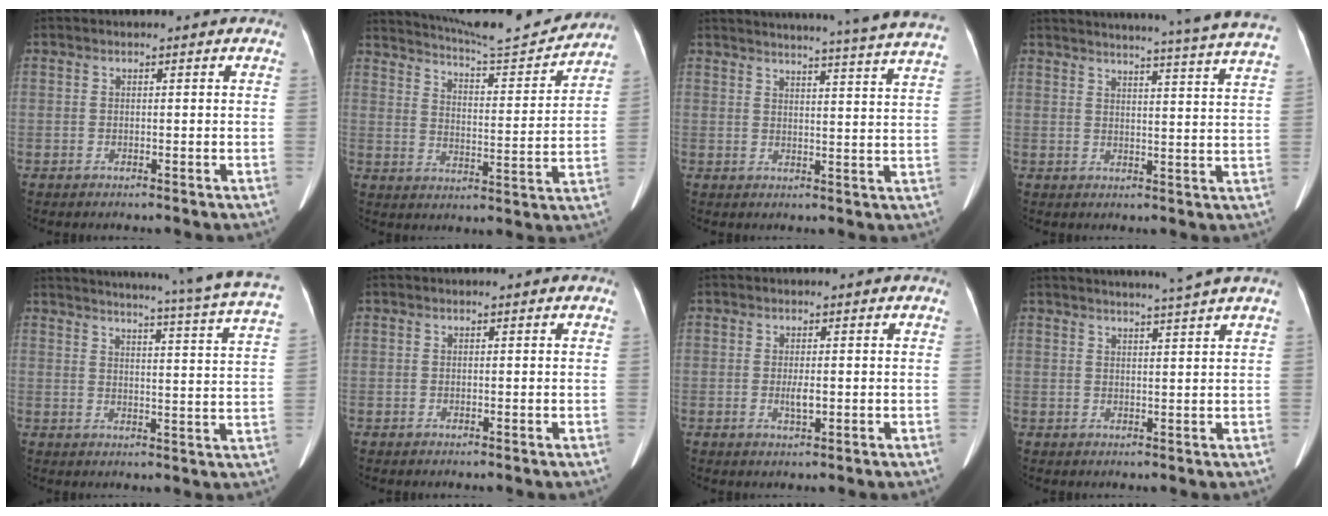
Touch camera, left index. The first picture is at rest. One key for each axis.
{"total": 16.8, "fx": 16.0, "fy": 0.4, "fz": 5.0, "tx": -0.088, "ty": -0.027, "tz": 0.227}
{"total": 23.8, "fx": 22.3, "fy": -1.5, "fz": 8.4, "tx": -0.125, "ty": -0.064, "tz": 0.260}
{"total": 23.9, "fx": 22.1, "fy": -1.5, "fz": 8.9, "tx": -0.131, "ty": -0.065, "tz": 0.258}
{"total": 24.4, "fx": 21.6, "fy": -1.1, "fz": 11.3, "tx": -0.169, "ty": -0.061, "tz": 0.255}
{"total": 0.0}
{"total": 1.9, "fx": -0.2, "fy": 0.4, "fz": 1.8, "tx": -0.036, "ty": -0.002, "tz": -0.001}
{"total": 5.8, "fx": 5.0, "fy": -1.7, "fz": 2.4, "tx": -0.034, "ty": -0.003, "tz": 0.065}